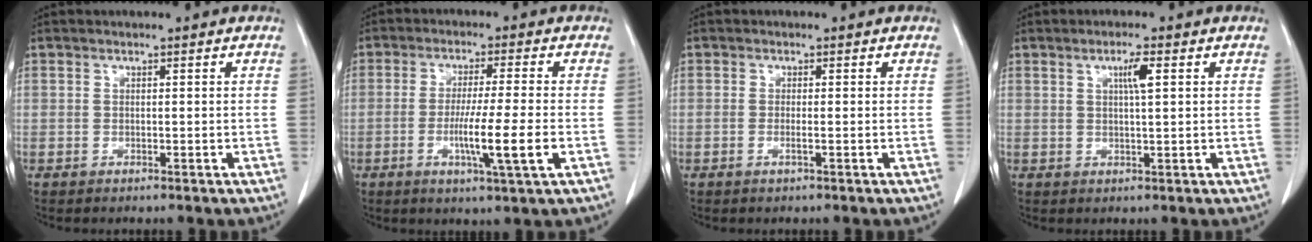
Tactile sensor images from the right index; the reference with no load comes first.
{"total": 8.6, "force": [-2.2, -0.8, 8.2], "torque": [-0.142, -0.019, -0.040]}
{"total": 1.0, "force": [-0.3, -0.1, 0.9], "torque": [-0.017, -0.001, -0.005]}
{"total": 3.0, "force": [1.1, 0.0, 2.8], "torque": [-0.050, 0.000, 0.018]}